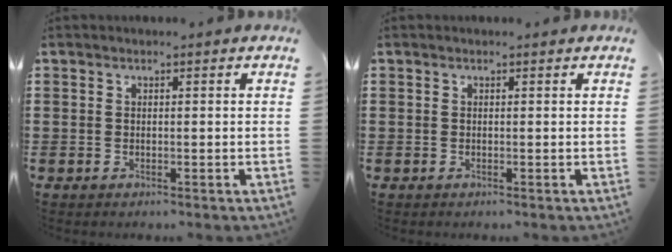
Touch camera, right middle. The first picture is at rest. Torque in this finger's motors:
{"motor_torque": [-0.13, -0.18, 0.00, 0.01]}